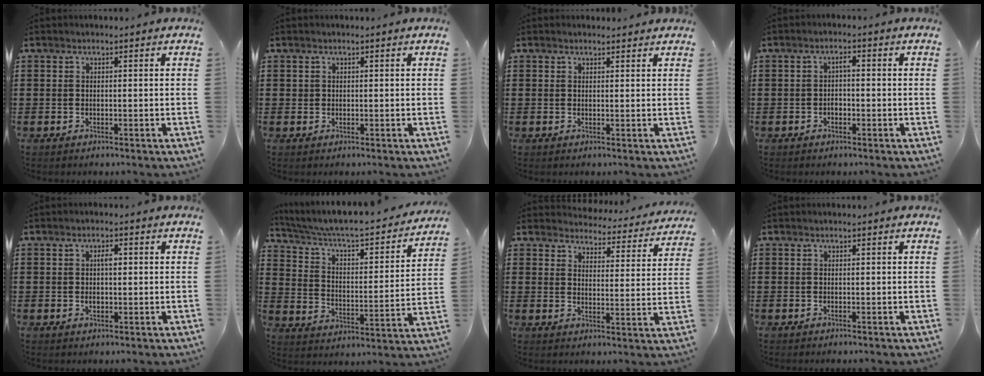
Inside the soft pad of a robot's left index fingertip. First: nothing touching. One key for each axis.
{"total": 0.6, "fx": 0.4, "fy": 0.4, "fz": 0.1, "tx": -0.005, "ty": 0.001, "tz": 0.008}
{"total": 1.2, "fx": 1.1, "fy": 0.3, "fz": 0.2, "tx": -0.007, "ty": 0.000, "tz": 0.023}
{"total": 1.7, "fx": -0.4, "fy": 0.8, "fz": 1.5, "tx": -0.031, "ty": 0.003, "tz": -0.008}
{"total": 2.4, "fx": 0.3, "fy": 1.0, "fz": 2.2, "tx": -0.043, "ty": 0.004, "tz": 0.003}
{"total": 4.3, "fx": 3.6, "fy": 0.7, "fz": 2.2, "tx": -0.064, "ty": -0.041, "tz": 0.050}
{"total": 4.4, "fx": 4.3, "fy": 0.2, "fz": 0.2, "tx": -0.021, "ty": -0.037, "tz": 0.072}
{"total": 0.0}